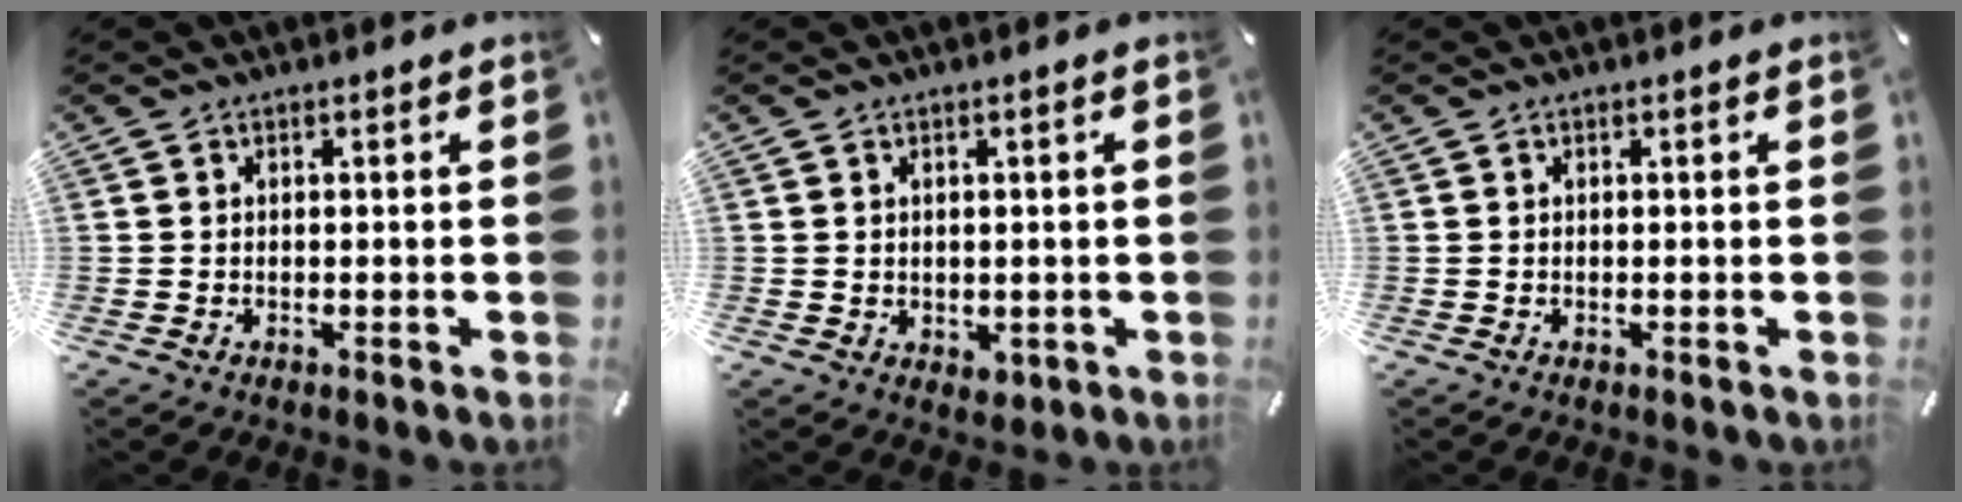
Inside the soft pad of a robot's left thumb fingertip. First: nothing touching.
{"total": 2.0, "force": [0.3, 1.9, 0.6], "torque": [-0.003, -0.001, 0.004]}
{"total": 0.0}